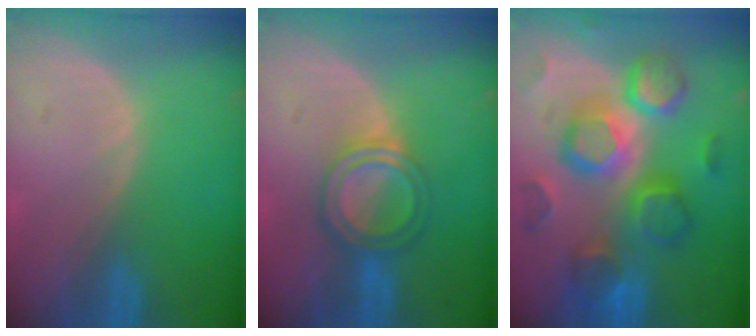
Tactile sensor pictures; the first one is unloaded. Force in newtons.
{"total": 6.0, "press": 5.5, "slide": 2.4}
{"total": 12.3, "press": 12.2, "slide": 1.2}